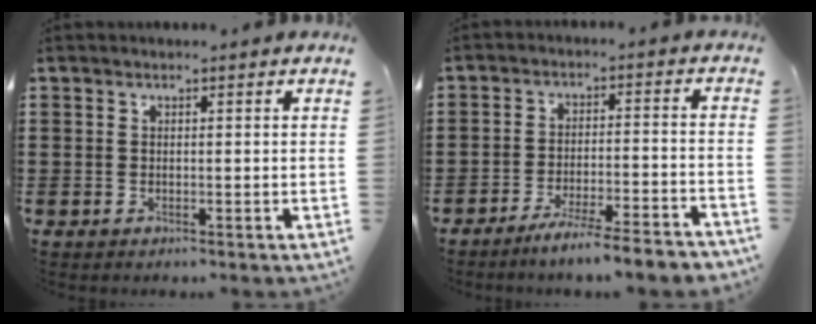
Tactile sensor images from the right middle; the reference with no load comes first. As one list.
[{"total": 5.7, "force": [-5.1, -0.7, 2.5], "torque": [-0.044, -0.017, -0.094]}]